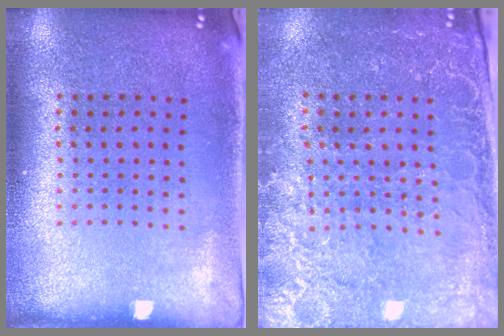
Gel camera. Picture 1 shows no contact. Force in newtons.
{"total": 2.9, "press": 2.8, "slide": 0.8}